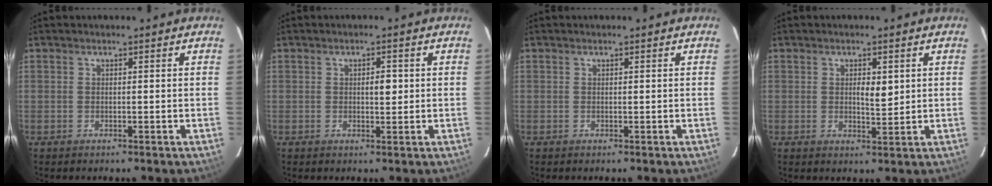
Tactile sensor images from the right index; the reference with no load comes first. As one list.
[{"total": 2.2, "force": [0.3, 0.9, 2.0], "torque": [-0.030, 0.002, 0.004]}, {"total": 0.0}, {"total": 3.0, "force": [0.8, 1.1, 2.7], "torque": [-0.041, -0.004, 0.012]}]